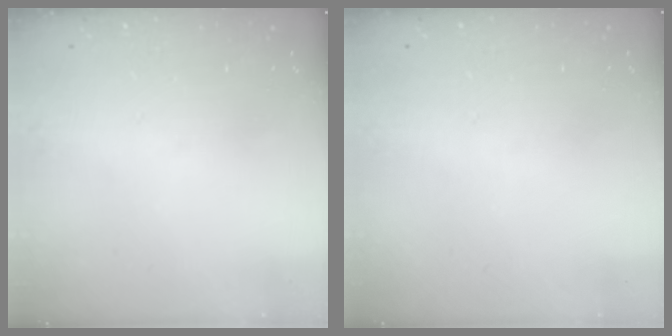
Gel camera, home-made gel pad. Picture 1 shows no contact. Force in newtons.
{"total": 0.0}